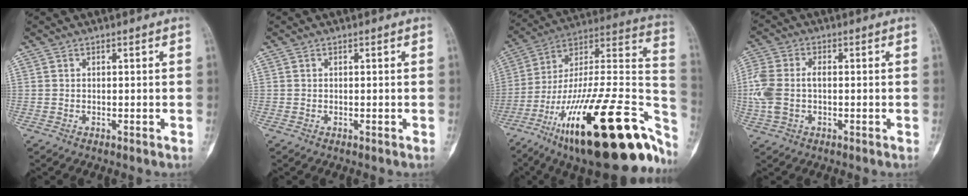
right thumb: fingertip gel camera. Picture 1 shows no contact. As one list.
[{"total": 0.0}, {"total": 38.8, "force": [-18.7, 12.5, 31.6], "torque": [-0.406, 0.073, -0.296]}, {"total": 9.2, "force": [-0.4, 5.9, 7.1], "torque": [-0.183, 0.019, -0.009]}]